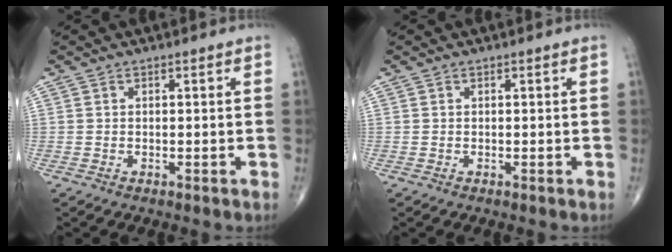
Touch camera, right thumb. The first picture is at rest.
{"total": 0.0}